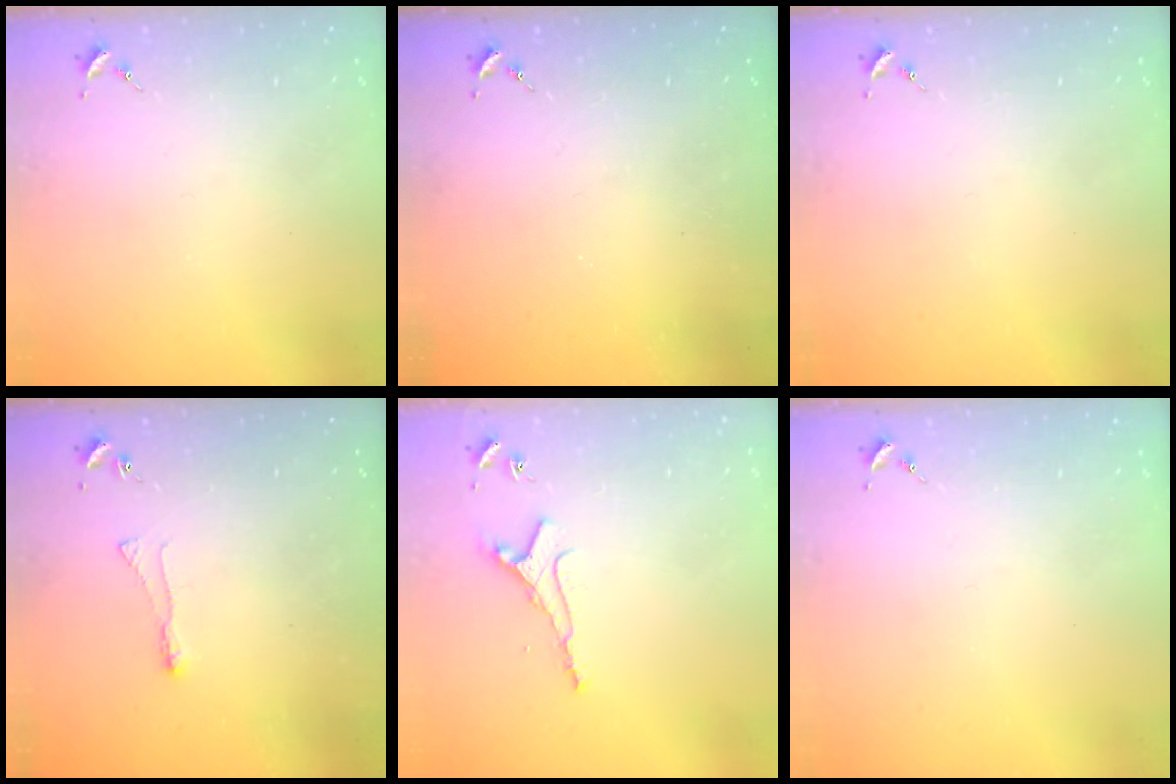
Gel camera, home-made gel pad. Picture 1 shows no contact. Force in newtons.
{"total": 0.0}
{"total": 0.0}
{"total": 3.4, "press": 3.3, "slide": 0.5}
{"total": 6.0, "press": 6.0, "slide": 0.9}
{"total": 0.0}